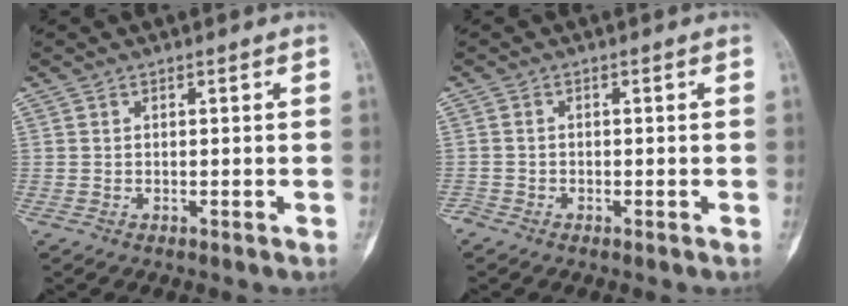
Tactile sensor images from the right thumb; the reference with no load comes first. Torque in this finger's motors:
{"motor_torque": [-0.08, -0.44, 0.00, 0.09, -0.04]}